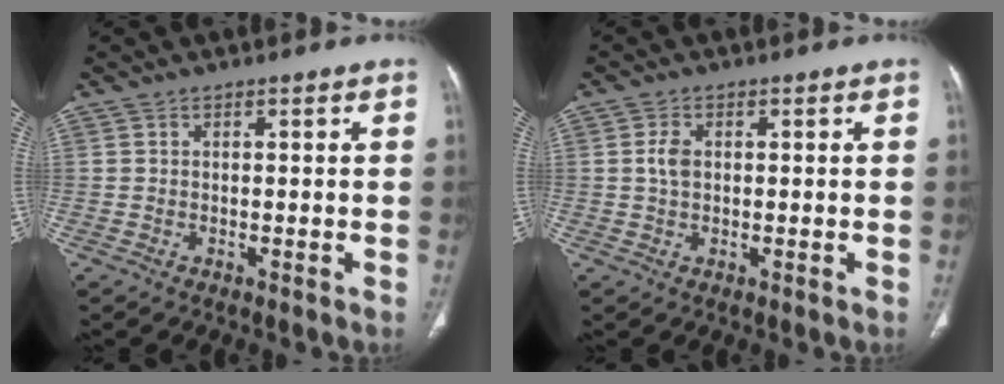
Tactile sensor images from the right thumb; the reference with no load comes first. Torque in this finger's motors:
{"motor_torque": [-0.60, 0.37, 0.70, -0.24, -0.02]}